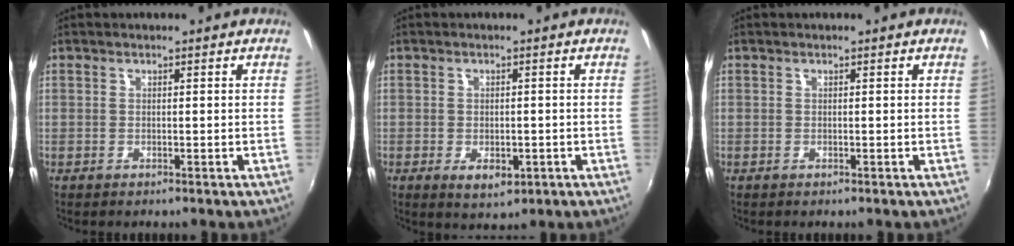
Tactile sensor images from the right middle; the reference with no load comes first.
{"total": 4.3, "force": [-1.5, 2.5, 3.2], "torque": [-0.060, -0.010, -0.019]}
{"total": 0.0}